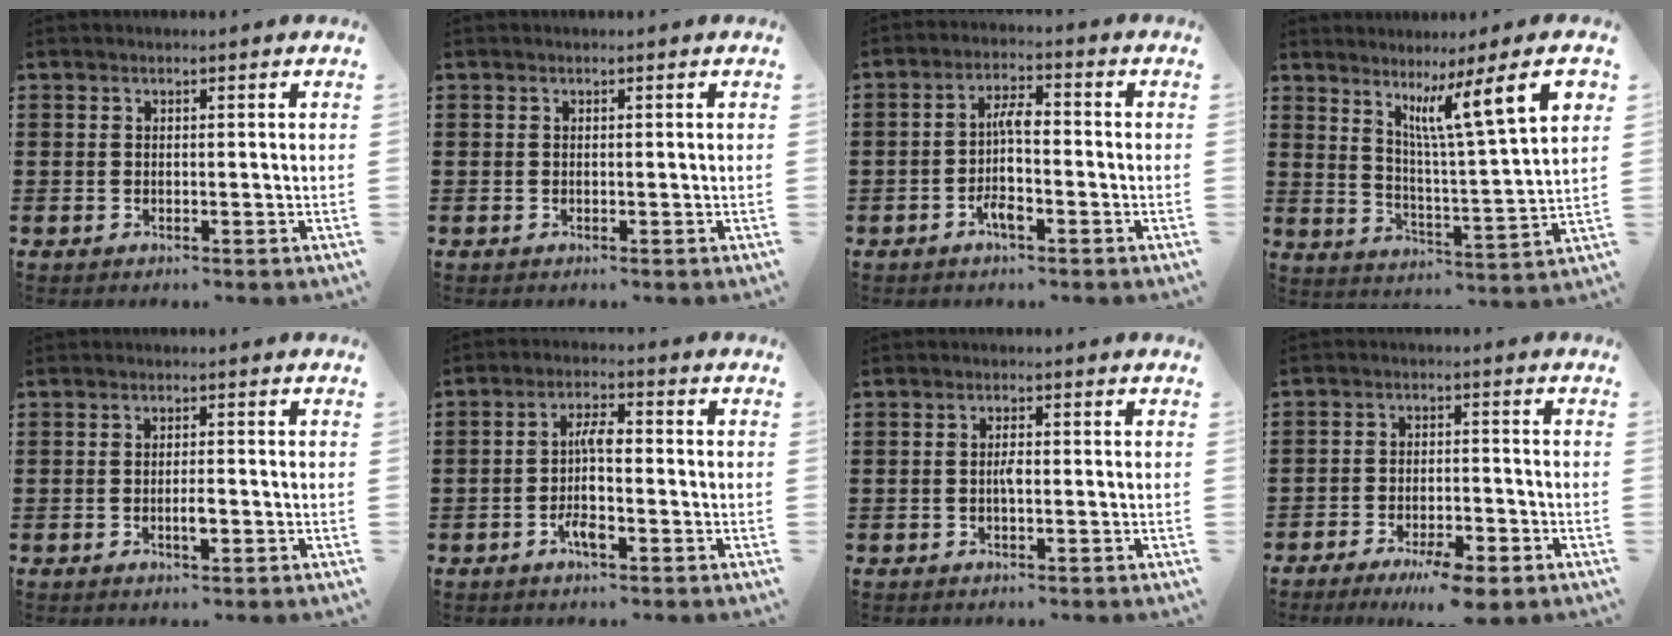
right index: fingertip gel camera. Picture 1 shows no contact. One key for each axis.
{"total": 0.0}
{"total": 5.6, "fx": -1.5, "fy": 1.6, "fz": 5.2, "tx": -0.111, "ty": 0.000, "tz": -0.034}
{"total": 9.7, "fx": 5.4, "fy": -0.3, "fz": 8.1, "tx": -0.154, "ty": -0.032, "tz": 0.080}
{"total": 2.5, "fx": -0.7, "fy": 0.6, "fz": 2.3, "tx": -0.042, "ty": 0.001, "tz": -0.012}
{"total": 5.7, "fx": -1.3, "fy": 1.6, "fz": 5.3, "tx": -0.113, "ty": -0.002, "tz": -0.030}
{"total": 2.0, "fx": -0.3, "fy": 0.5, "fz": 1.9, "tx": -0.036, "ty": 0.002, "tz": -0.006}
{"total": 5.2, "fx": -4.6, "fy": 0.9, "fz": 2.2, "tx": -0.033, "ty": 0.005, "tz": -0.086}